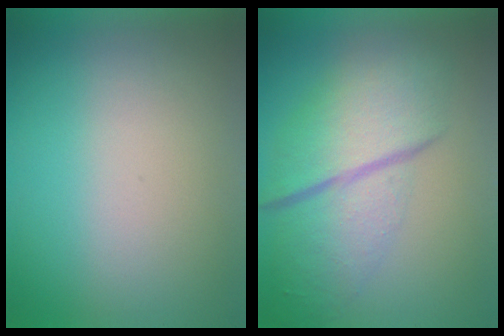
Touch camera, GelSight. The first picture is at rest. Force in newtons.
{"total": 5.3}